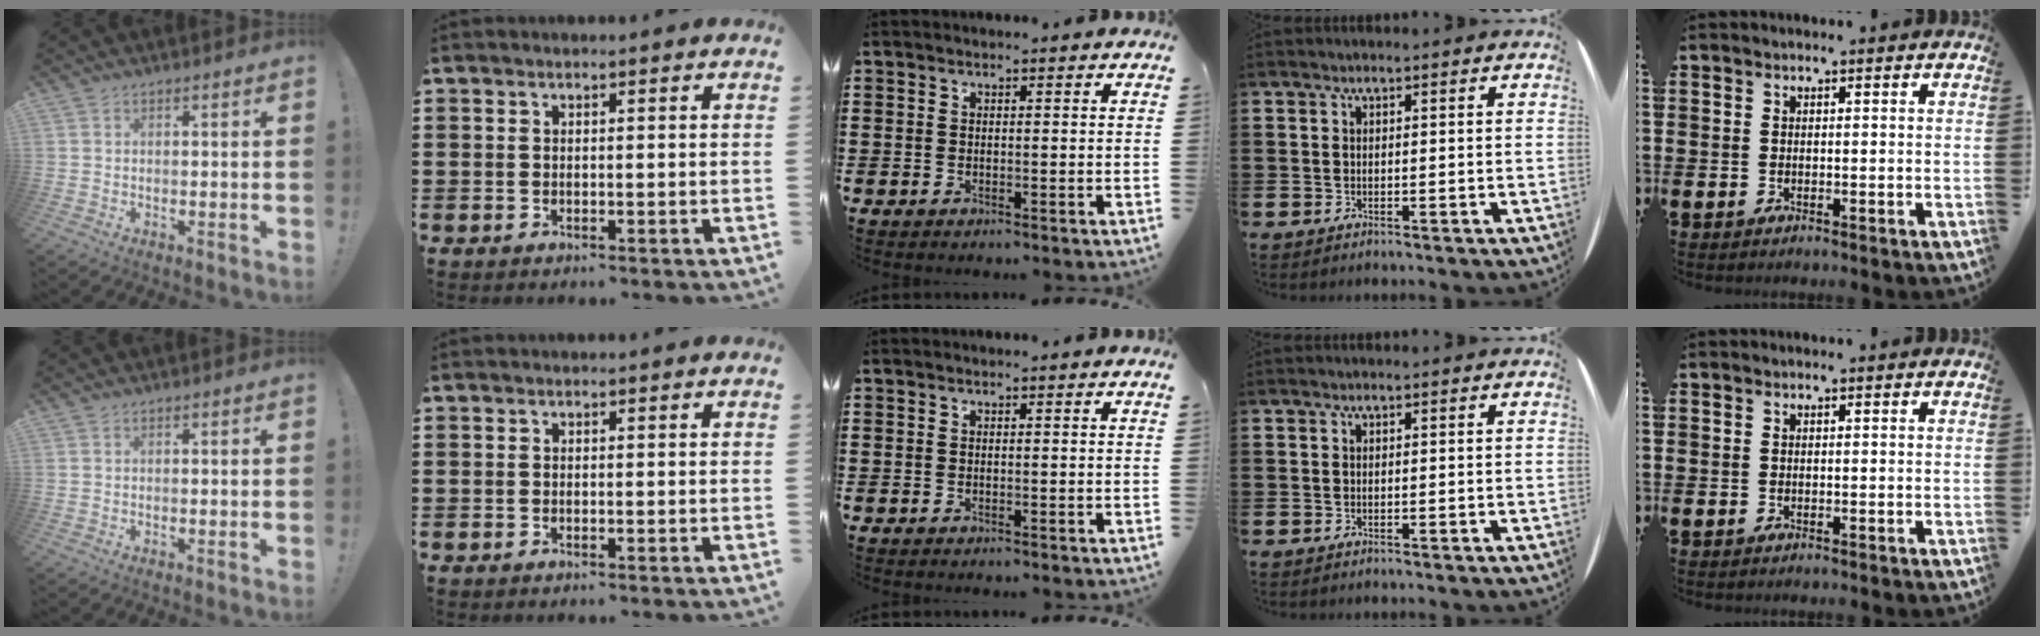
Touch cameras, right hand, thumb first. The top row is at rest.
{}